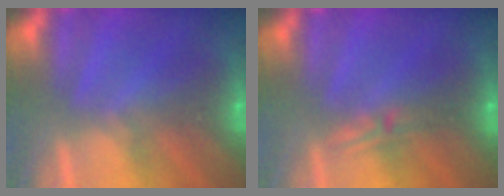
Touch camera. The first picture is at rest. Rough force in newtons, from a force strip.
{"total": 2.3}